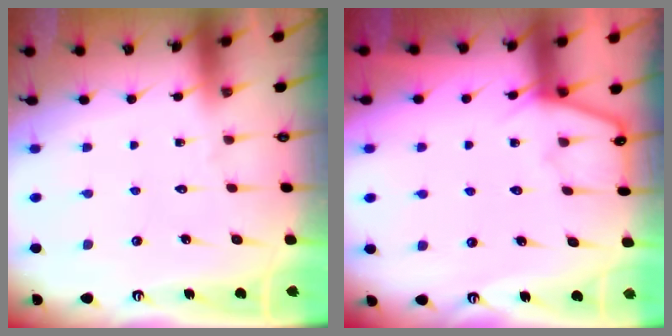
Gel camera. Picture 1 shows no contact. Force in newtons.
{"total": 5.6, "press": 5.5, "slide": 0.8}